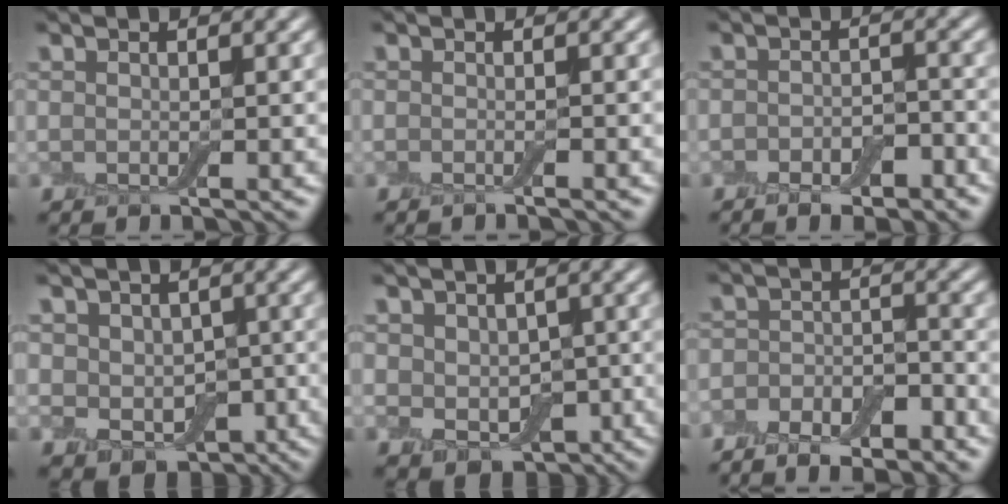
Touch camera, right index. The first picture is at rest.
{"total": 0.6, "force": [-0.4, -0.1, 0.4], "torque": [-0.007, -0.003, -0.009]}
{"total": 3.4, "force": [-2.0, 1.6, 2.2], "torque": [-0.025, 0.003, -0.029]}
{"total": 5.9, "force": [-0.7, 4.9, 3.2], "torque": [-0.036, -0.016, -0.001]}
{"total": 5.3, "force": [-0.5, 4.2, 3.2], "torque": [-0.050, -0.020, 0.004]}
{"total": 6.2, "force": [-4.4, 3.3, 2.9], "torque": [-0.008, -0.003, -0.069]}